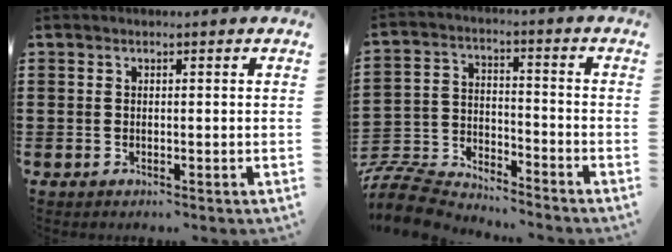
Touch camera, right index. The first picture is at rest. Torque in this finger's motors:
{"motor_torque": [-2.14, 0.00, -0.53, -0.19]}